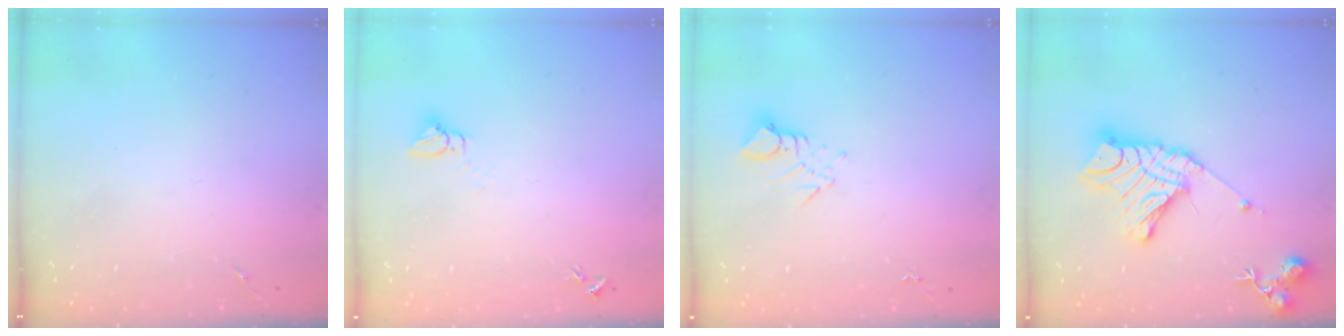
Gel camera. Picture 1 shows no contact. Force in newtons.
{"total": 2.8, "press": 2.8, "slide": 0.1}
{"total": 3.8, "press": 3.8, "slide": 0.2}
{"total": 17.0, "press": 16.9, "slide": 1.3}